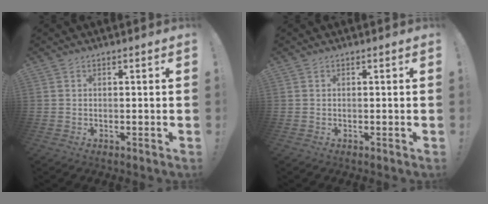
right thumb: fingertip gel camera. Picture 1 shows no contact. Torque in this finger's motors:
{"motor_torque": [-0.03, 0.01, -0.11, 0.11, 0.01]}